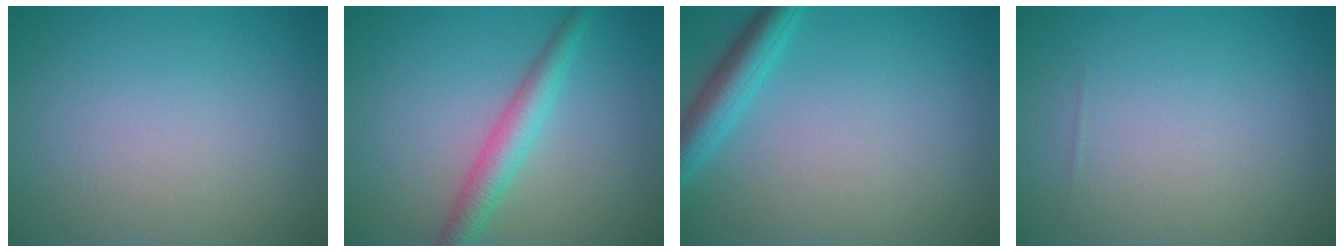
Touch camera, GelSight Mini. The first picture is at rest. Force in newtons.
{"total": 3.4, "press": 3.4, "slide": 0.0}
{"total": 3.3, "press": 3.3, "slide": 0.2}
{"total": 0.0}